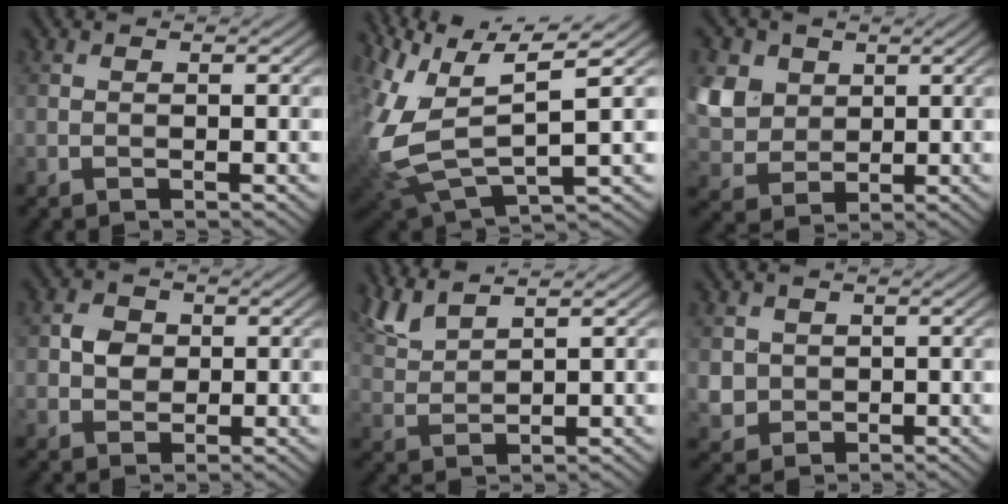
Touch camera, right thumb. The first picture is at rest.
{"total": 11.6, "force": [3.4, 5.1, 9.9], "torque": [-0.248, -0.018, 0.077]}
{"total": 7.2, "force": [2.4, 5.9, 3.4], "torque": [-0.127, 0.001, 0.048]}
{"total": 2.8, "force": [0.2, 2.5, 1.2], "torque": [-0.028, 0.001, -0.002]}
{"total": 5.2, "force": [4.2, 1.0, 2.8], "torque": [-0.078, 0.012, 0.093]}
{"total": 3.1, "force": [0.5, 3.0, 0.8], "torque": [-0.037, -0.009, 0.010]}